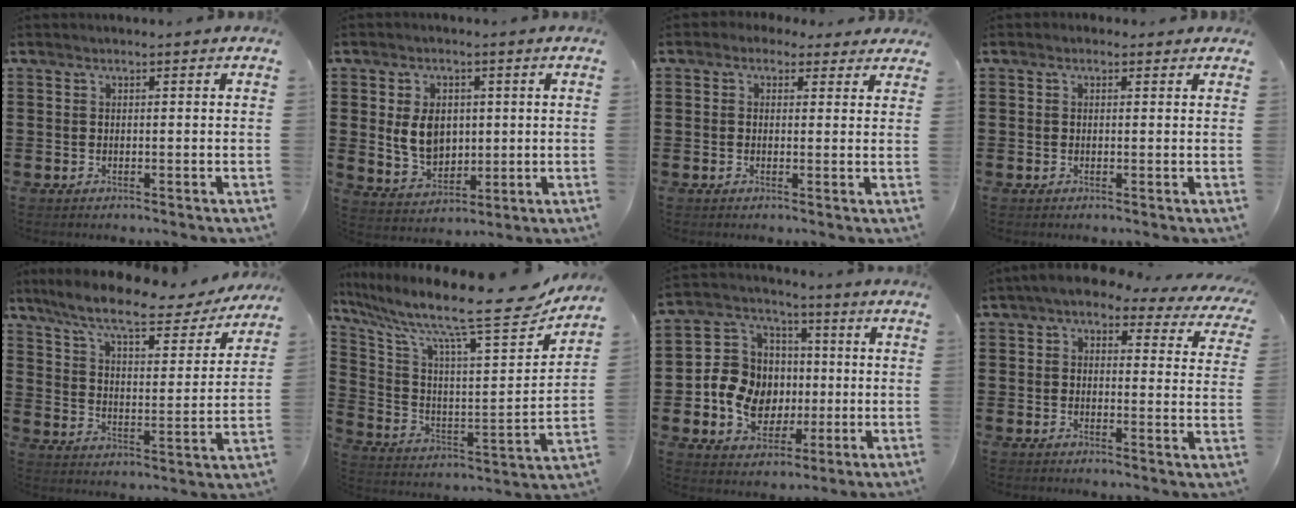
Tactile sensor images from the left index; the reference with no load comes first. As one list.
[{"total": 6.7, "force": [0.9, 4.9, 4.5], "torque": [-0.096, 0.008, 0.014]}, {"total": 1.7, "force": [0.8, 1.4, 0.6], "torque": [-0.018, 0.009, 0.014]}, {"total": 0.8, "force": [0.1, 0.6, 0.4], "torque": [-0.010, 0.006, 0.002]}, {"total": 9.2, "force": [7.5, 1.3, 5.2], "torque": [-0.120, -0.039, 0.124]}, {"total": 13.4, "force": [10.5, 1.8, 8.0], "torque": [-0.175, -0.076, 0.161]}, {"total": 10.3, "force": [-1.1, 9.3, 4.2], "torque": [-0.130, 0.017, -0.013]}, {"total": 4.0, "force": [3.2, 1.4, 1.9], "torque": [-0.052, -0.014, 0.053]}]